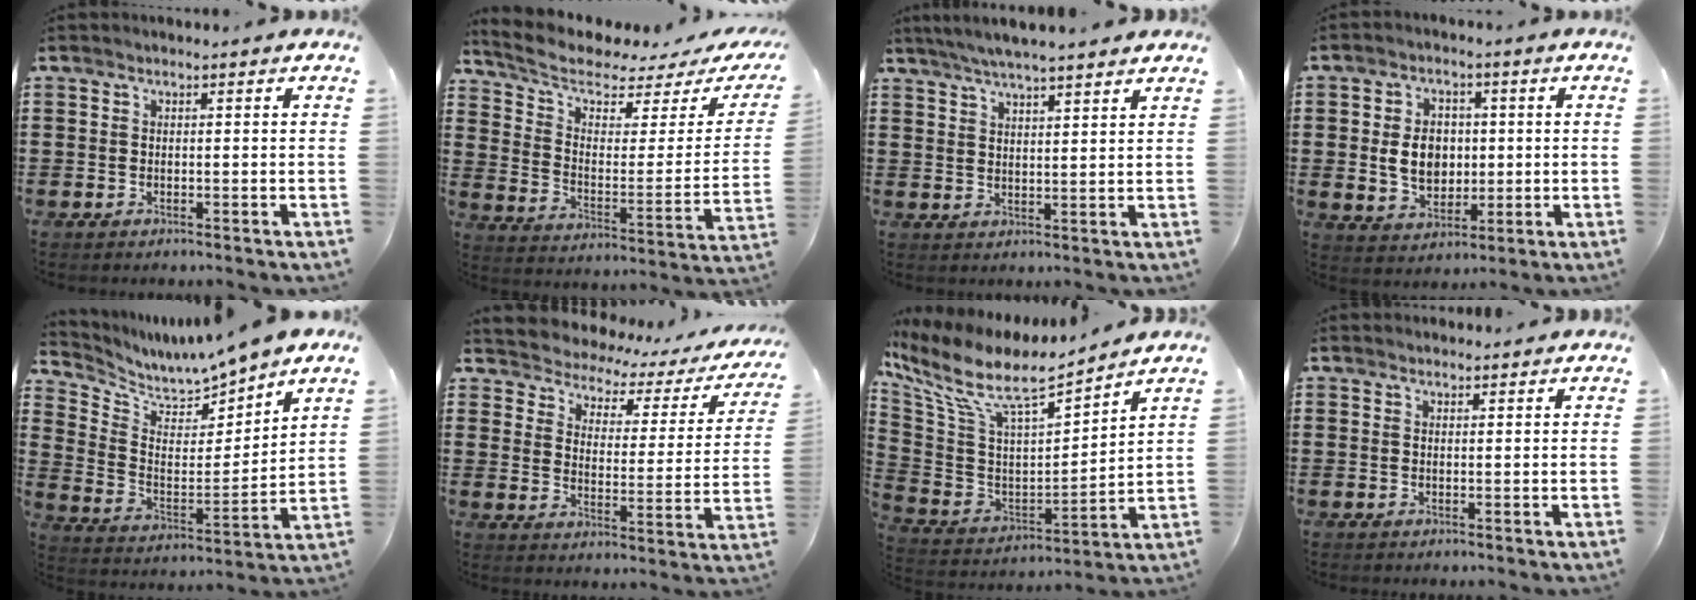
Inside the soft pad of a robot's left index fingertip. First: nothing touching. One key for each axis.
{"total": 5.1, "fx": 3.6, "fy": 2.1, "fz": 2.9, "tx": -0.081, "ty": -0.029, "tz": 0.060}
{"total": 3.8, "fx": 3.5, "fy": -0.2, "fz": 1.4, "tx": -0.037, "ty": -0.012, "tz": 0.062}
{"total": 6.6, "fx": 0.2, "fy": 5.1, "fz": 4.2, "tx": -0.092, "ty": 0.009, "tz": -0.002}
{"total": 6.1, "fx": 6.0, "fy": 1.1, "fz": 0.4, "tx": -0.042, "ty": -0.053, "tz": 0.104}
{"total": 2.0, "fx": 1.7, "fy": 1.0, "fz": 0.3, "tx": -0.025, "ty": -0.024, "tz": 0.017}
{"total": 9.3, "fx": 7.0, "fy": 2.4, "fz": 5.7, "tx": -0.141, "ty": -0.055, "tz": 0.117}
{"total": 1.1, "fx": 1.1, "fy": 0.1, "fz": -0.1, "tx": 0.000, "ty": 0.000, "tz": 0.022}